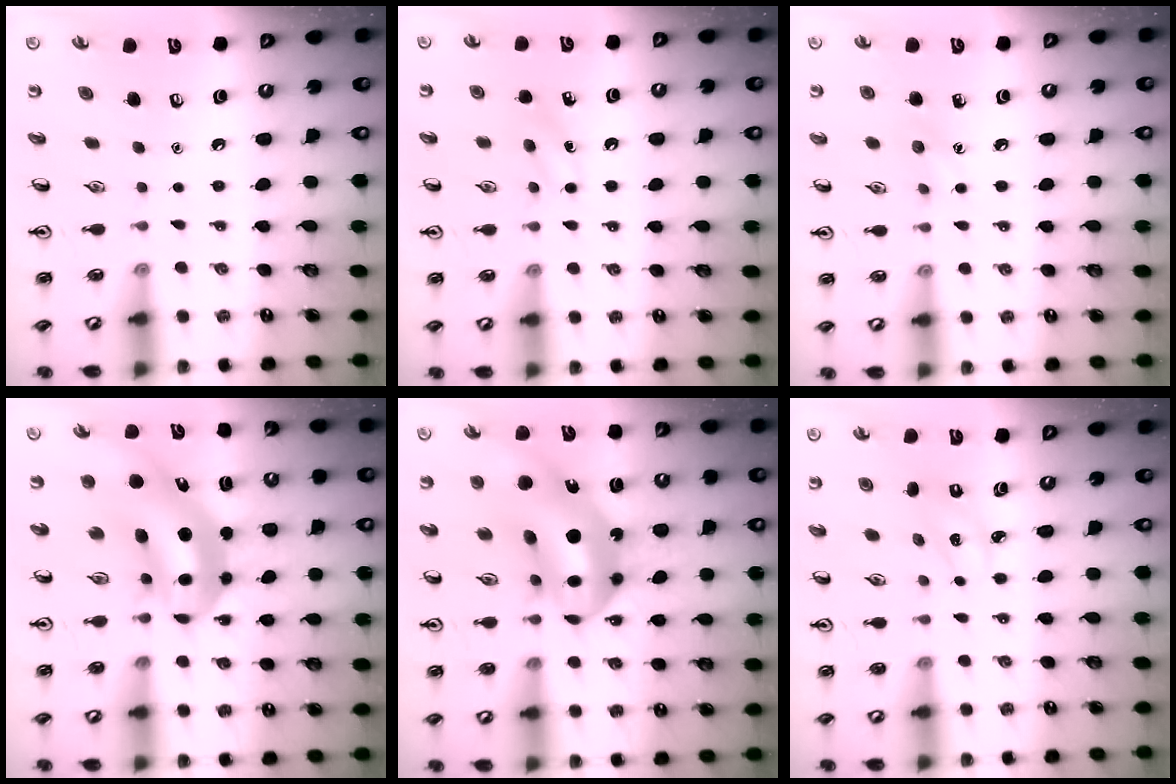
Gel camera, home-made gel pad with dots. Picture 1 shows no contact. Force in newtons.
{"total": 6.7, "press": 6.4, "slide": 2.0}
{"total": 5.9, "press": 5.7, "slide": 1.7}
{"total": 8.3, "press": 8.0, "slide": 2.3}
{"total": 16.3, "press": 15.5, "slide": 5.1}
{"total": 2.5, "press": 2.4, "slide": 0.5}